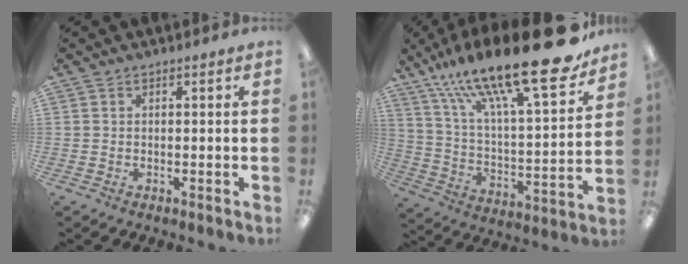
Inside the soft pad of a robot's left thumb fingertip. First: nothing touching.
{"total": 28.0, "force": [19.9, 7.1, 18.5], "torque": [-0.293, -0.128, 0.324]}